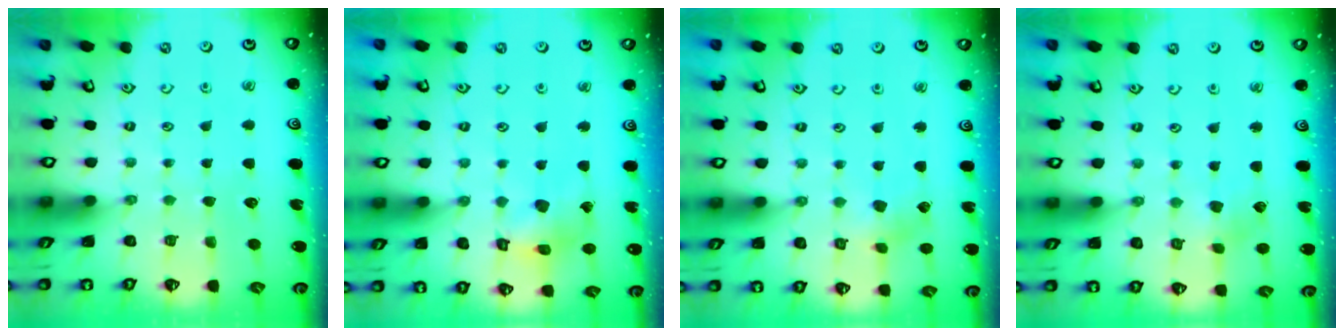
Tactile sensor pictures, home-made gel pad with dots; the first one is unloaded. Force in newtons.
{"total": 9.7, "press": 9.6, "slide": 1.1}
{"total": 3.0, "press": 3.0, "slide": 0.4}
{"total": 2.5, "press": 2.5, "slide": 0.5}